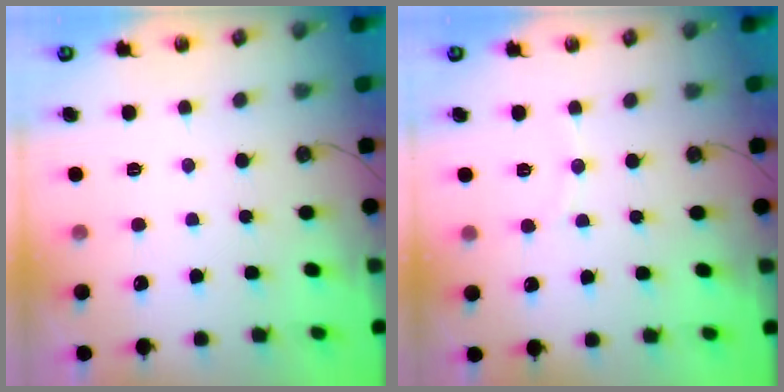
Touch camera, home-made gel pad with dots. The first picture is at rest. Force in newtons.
{"total": 5.1, "press": 5.1, "slide": 0.5}